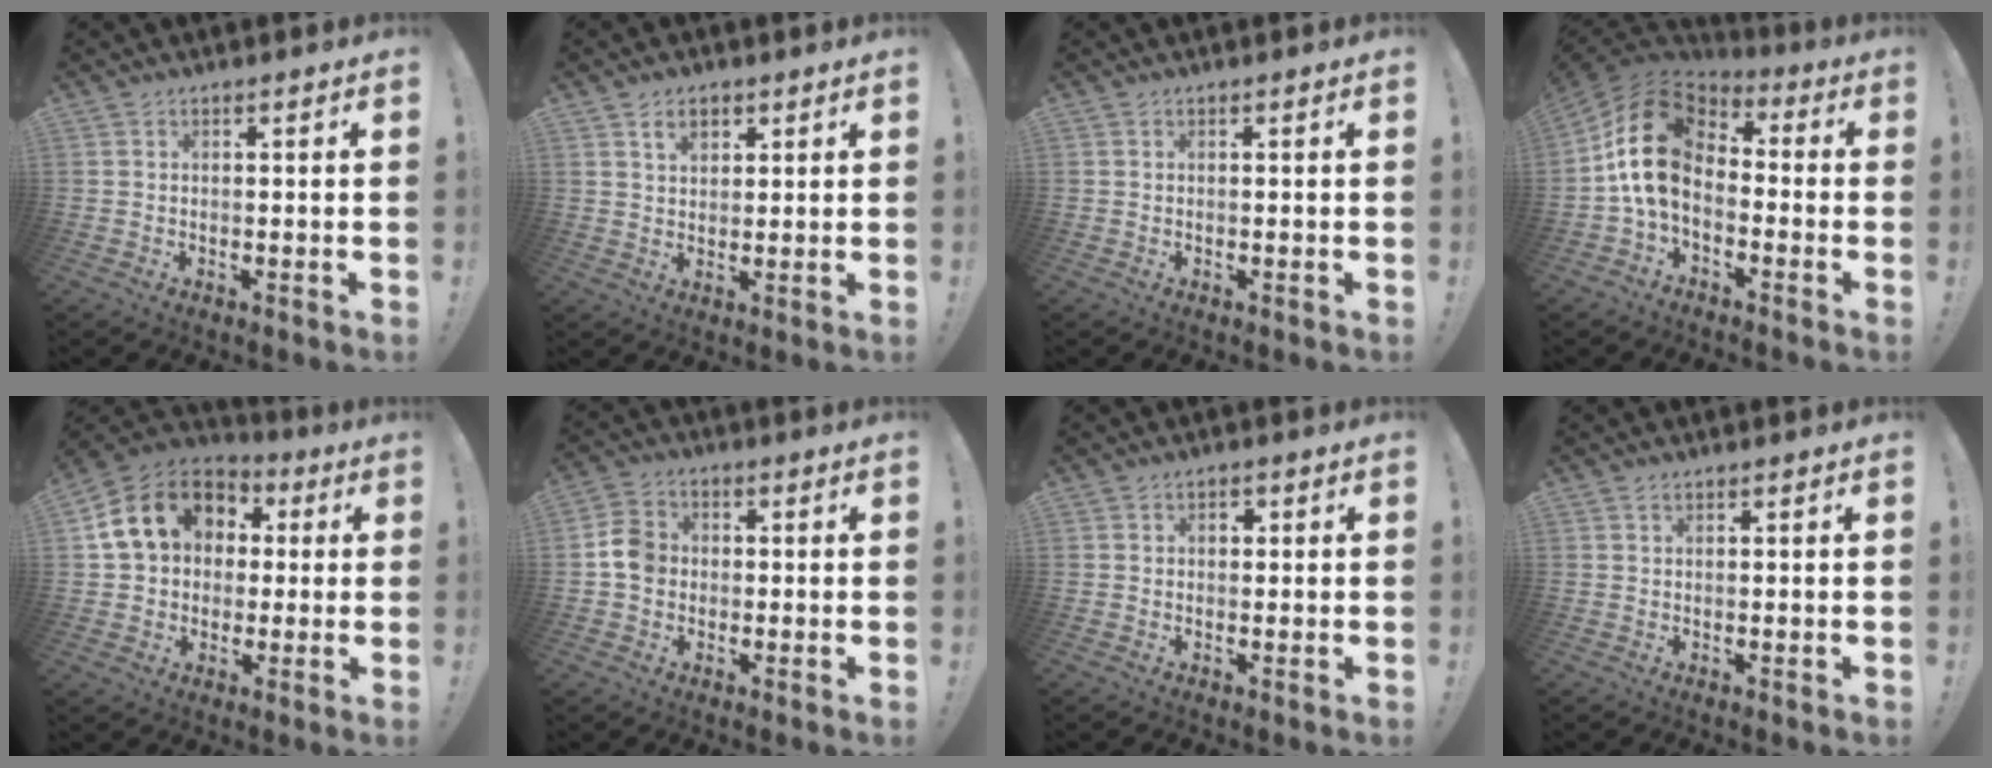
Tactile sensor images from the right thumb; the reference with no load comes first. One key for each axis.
{"total": 4.7, "fx": 2.5, "fy": 3.2, "fz": 2.4, "tx": -0.028, "ty": -0.007, "tz": 0.042}
{"total": 0.0}
{"total": 16.9, "fx": 0.5, "fy": 10.9, "fz": 12.9, "tx": -0.238, "ty": 0.014, "tz": 0.014}
{"total": 16.1, "fx": 4.7, "fy": 12.9, "fz": 8.5, "tx": -0.135, "ty": 0.001, "tz": 0.097}
{"total": 7.2, "fx": -0.5, "fy": 6.2, "fz": 3.5, "tx": -0.051, "ty": 0.017, "tz": -0.007}
{"total": 1.5, "fx": 0.2, "fy": 1.2, "fz": 0.9, "tx": -0.004, "ty": 0.001, "tz": -0.002}
{"total": 0.6, "fx": 0.4, "fy": 0.4, "fz": 0.2, "tx": 0.001, "ty": -0.002, "tz": 0.006}